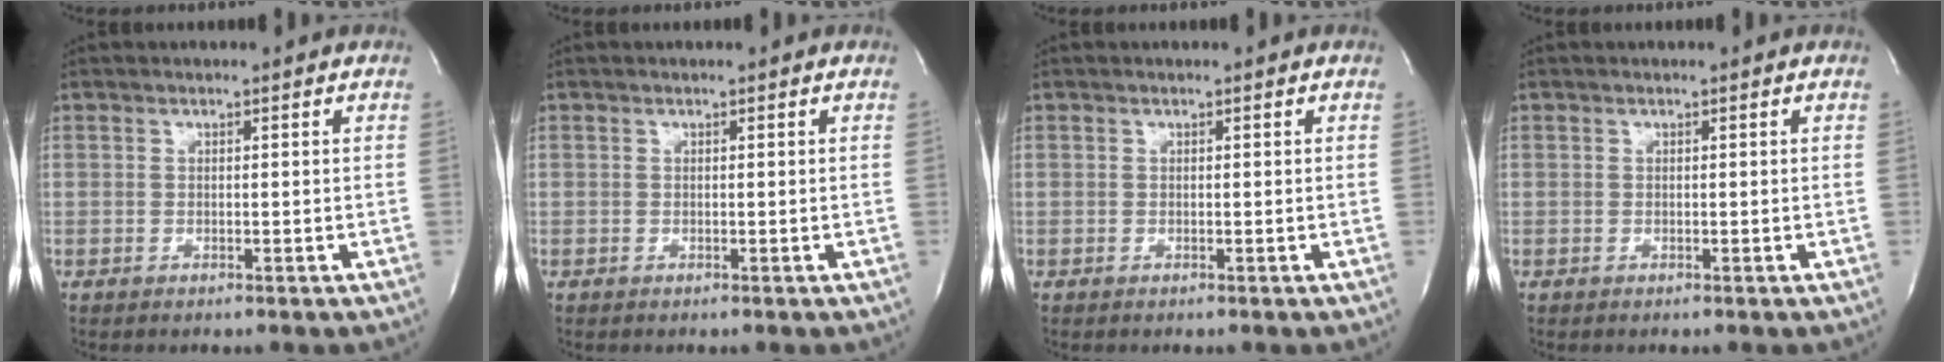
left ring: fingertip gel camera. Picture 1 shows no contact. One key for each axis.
{"total": 0.0}
{"total": 0.0}
{"total": 0.0}